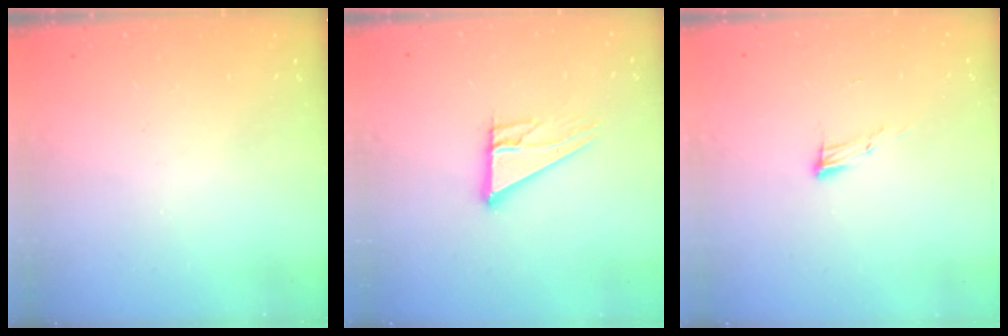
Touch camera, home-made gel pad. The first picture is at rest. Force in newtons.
{"total": 10.7, "press": 10.7, "slide": 0.7}
{"total": 7.7, "press": 7.6, "slide": 1.2}